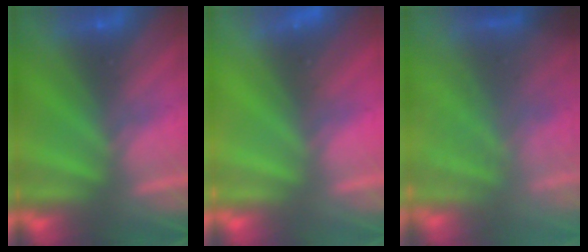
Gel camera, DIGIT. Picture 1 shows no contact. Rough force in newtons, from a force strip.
{"total": 2.3}
{"total": 9.0}